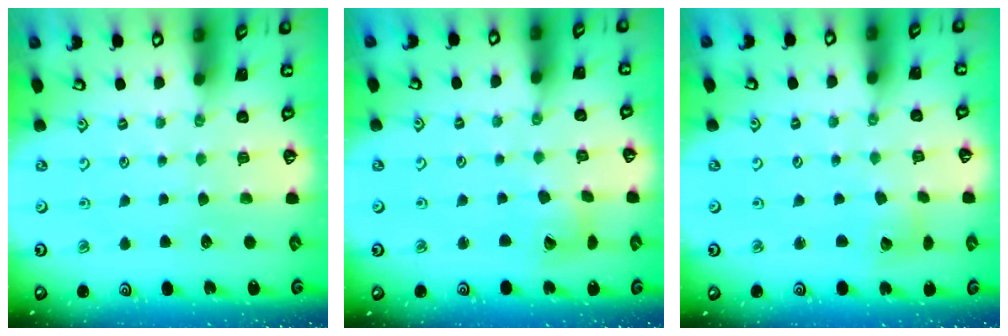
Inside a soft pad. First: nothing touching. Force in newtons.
{"total": 7.6, "press": 7.5, "slide": 0.9}
{"total": 3.6, "press": 3.6, "slide": 0.5}